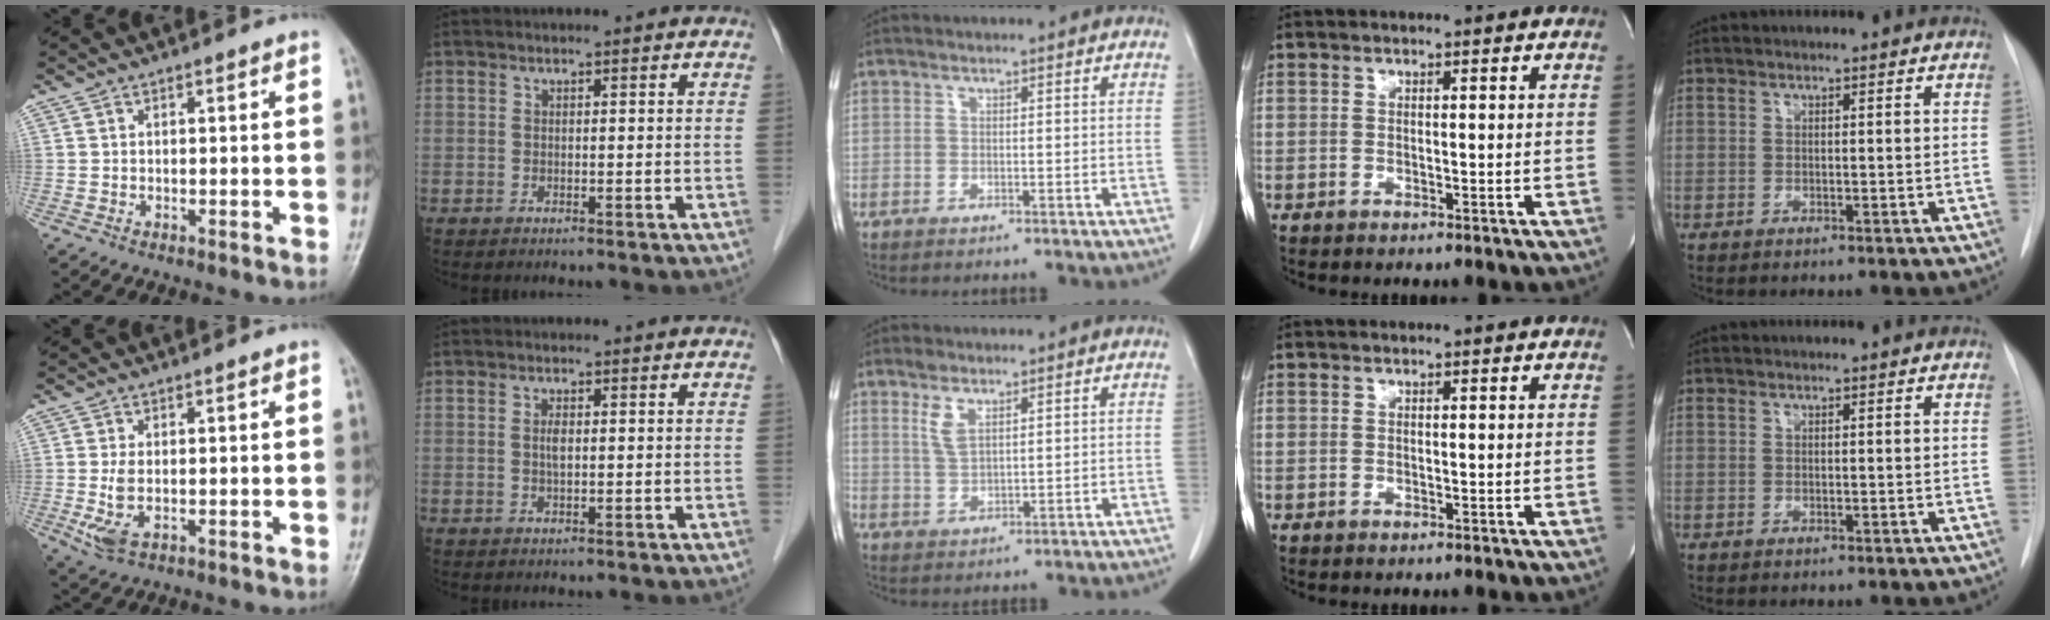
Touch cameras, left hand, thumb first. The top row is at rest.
{"thumb": {"total": 4.4, "force": [-0.7, 2.1, 3.8], "torque": [-0.090, -0.005, -0.006]}, "index": {"total": 1.4, "force": [0.0, 0.5, 1.3], "torque": [-0.026, -0.002, 0.001]}, "middle": {"total": 3.5, "force": [2.0, 1.2, 2.5], "torque": [-0.061, 0.001, 0.047]}}